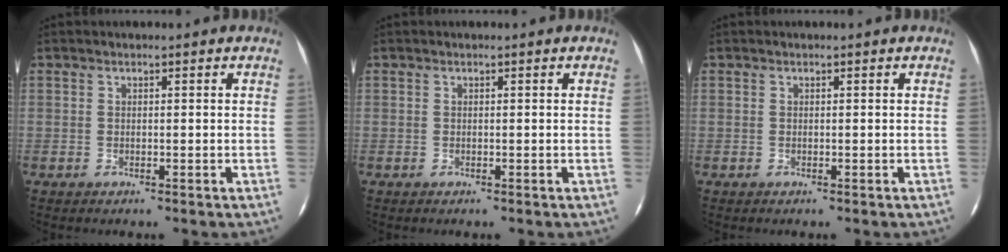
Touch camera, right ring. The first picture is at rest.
{"total": 0.0}
{"total": 0.0}